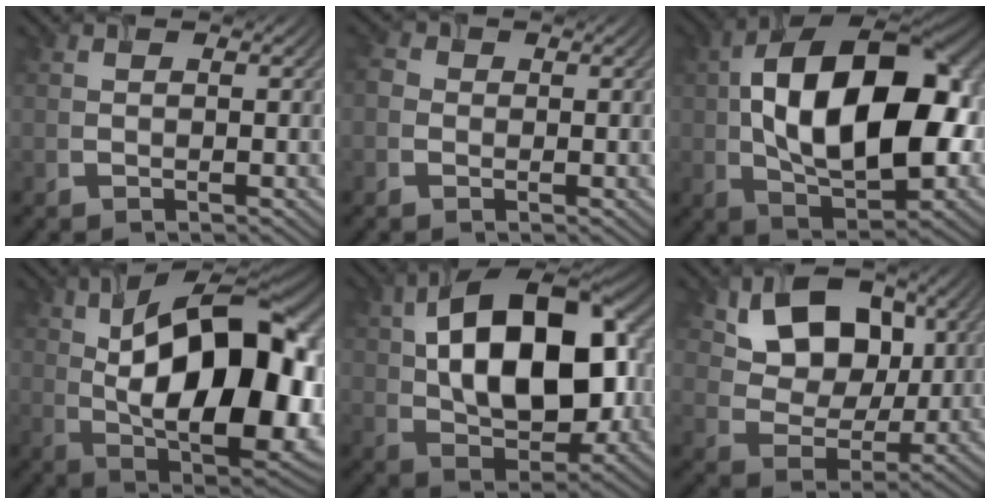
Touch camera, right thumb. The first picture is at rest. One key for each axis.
{"total": 1.6, "fx": -0.3, "fy": 1.5, "fz": 0.5, "tx": -0.012, "ty": 0.000, "tz": -0.012}
{"total": 19.2, "fx": 1.0, "fy": 10.6, "fz": 15.9, "tx": -0.261, "ty": 0.007, "tz": 0.015}
{"total": 20.4, "fx": 2.7, "fy": 9.8, "fz": 17.7, "tx": -0.267, "ty": 0.026, "tz": 0.033}
{"total": 15.9, "fx": 2.2, "fy": 9.2, "fz": 12.7, "tx": -0.200, "ty": 0.019, "tz": 0.034}
{"total": 11.3, "fx": 4.5, "fy": 7.8, "fz": 6.8, "tx": -0.135, "ty": 0.000, "tz": 0.081}